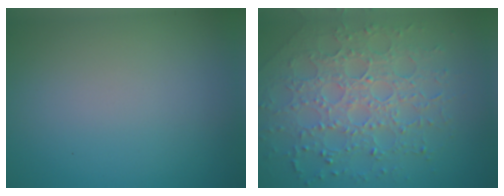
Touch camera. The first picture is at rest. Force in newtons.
{"total": 7.2, "press": 5.1, "slide": 5.1}